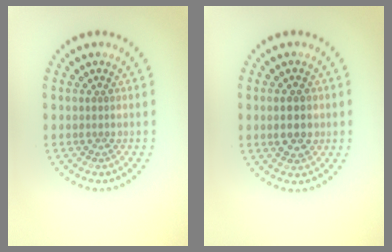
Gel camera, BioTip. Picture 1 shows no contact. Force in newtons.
{"total": 2.8, "press": 2.8, "slide": 0.1}